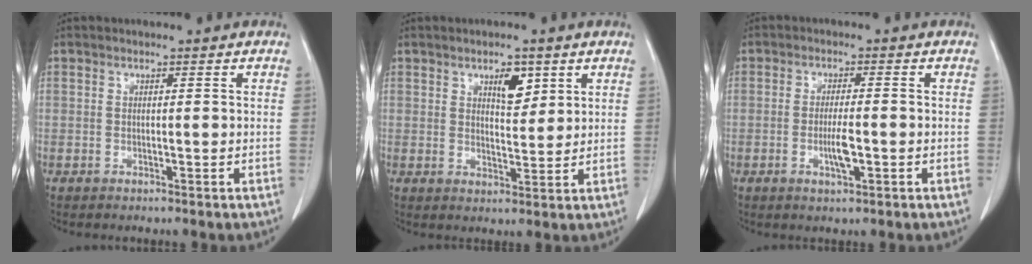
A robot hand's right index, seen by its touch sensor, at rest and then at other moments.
{"total": 4.4, "force": [2.4, 1.8, 3.2], "torque": [-0.050, -0.003, 0.041]}
{"total": 3.7, "force": [-1.0, 0.6, 3.5], "torque": [-0.069, -0.004, -0.016]}